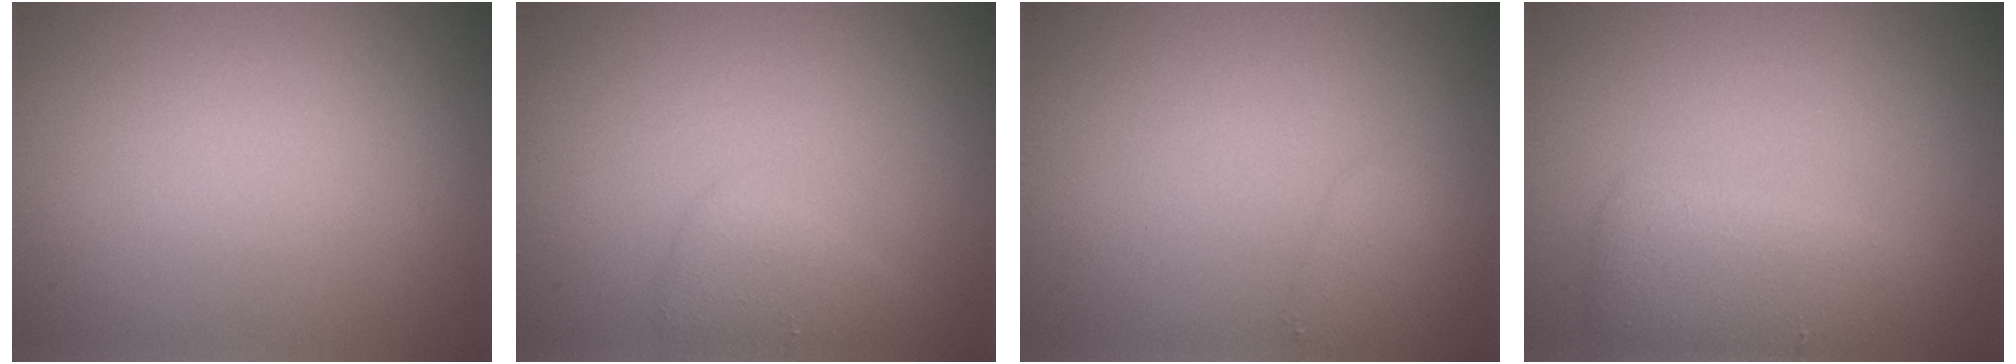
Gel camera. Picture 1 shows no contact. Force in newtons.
{"total": 1.8, "press": 1.8, "slide": 0.2}
{"total": 1.6, "press": 1.6, "slide": 0.1}
{"total": 3.9, "press": 3.9, "slide": 0.2}